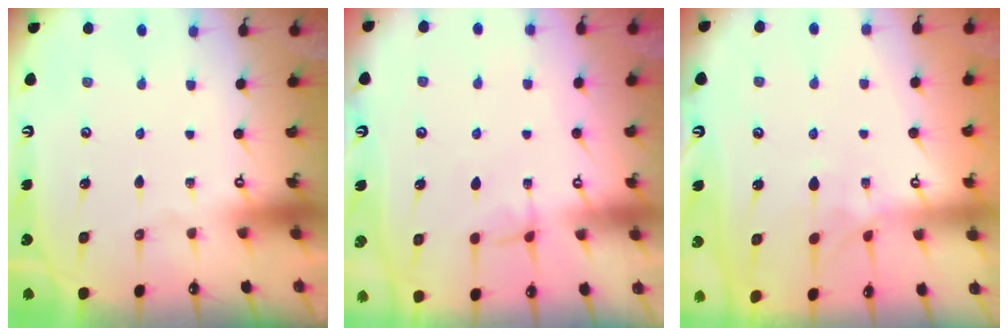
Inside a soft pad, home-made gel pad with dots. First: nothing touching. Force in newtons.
{"total": 1.8, "press": 1.7, "slide": 0.5}
{"total": 2.8, "press": 2.6, "slide": 0.9}